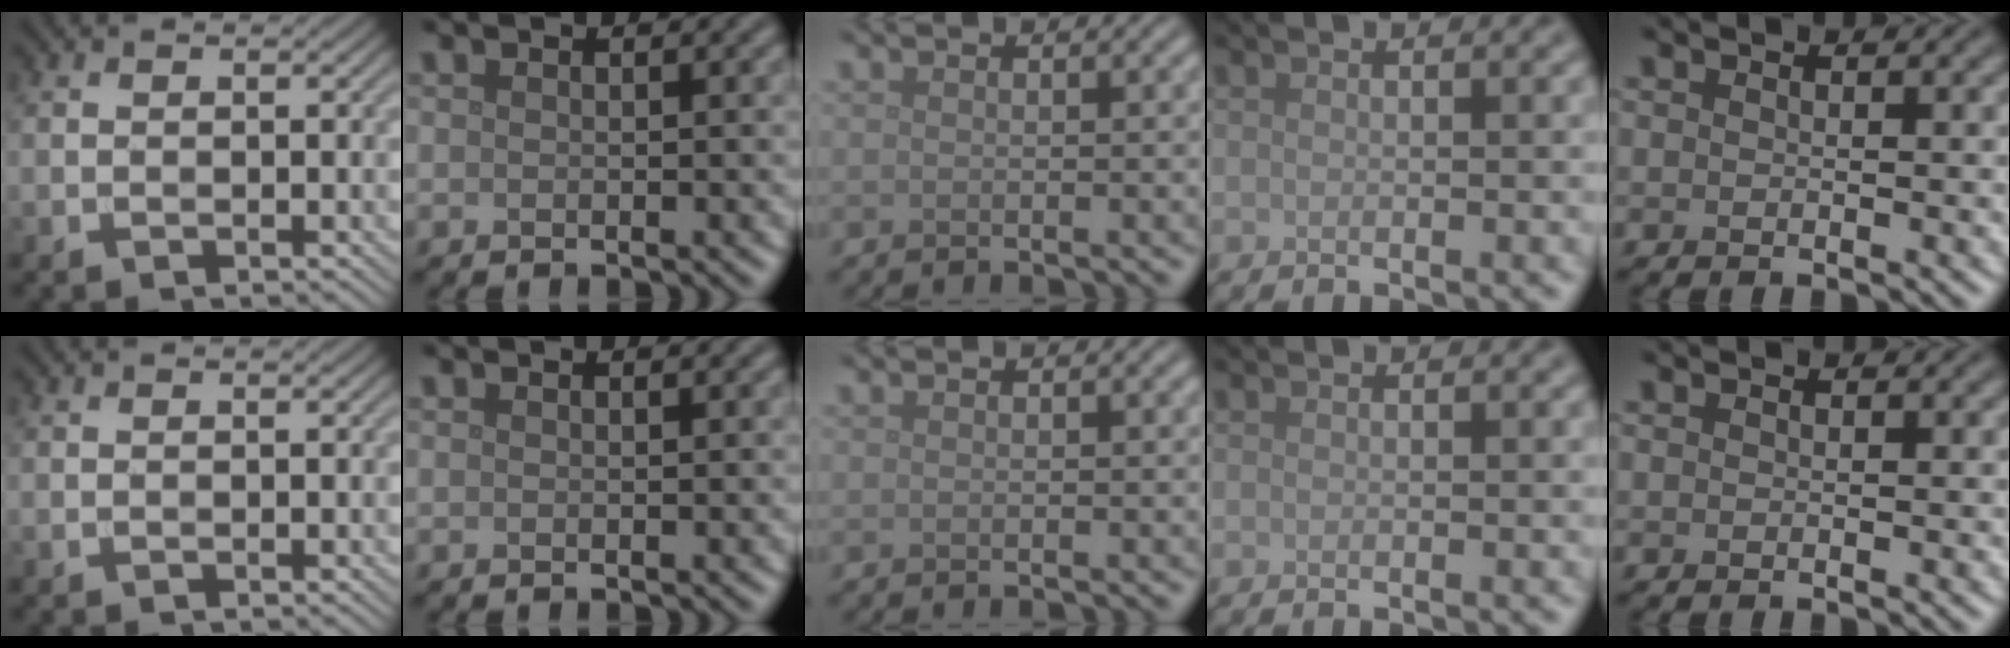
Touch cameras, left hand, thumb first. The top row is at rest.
{}